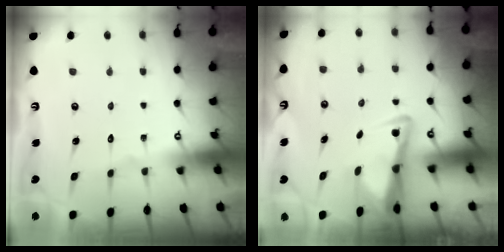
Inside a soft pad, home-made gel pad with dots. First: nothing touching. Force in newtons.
{"total": 3.6, "press": 3.6, "slide": 0.6}